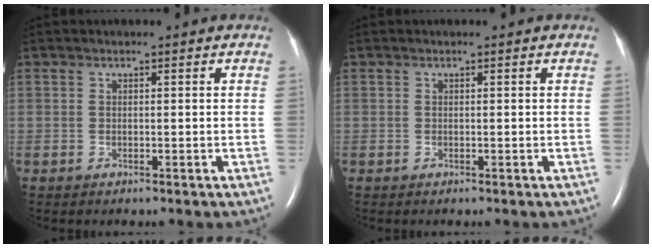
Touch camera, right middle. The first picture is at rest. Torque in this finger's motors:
{"motor_torque": [-0.01, -0.19, 0.02, -0.01]}